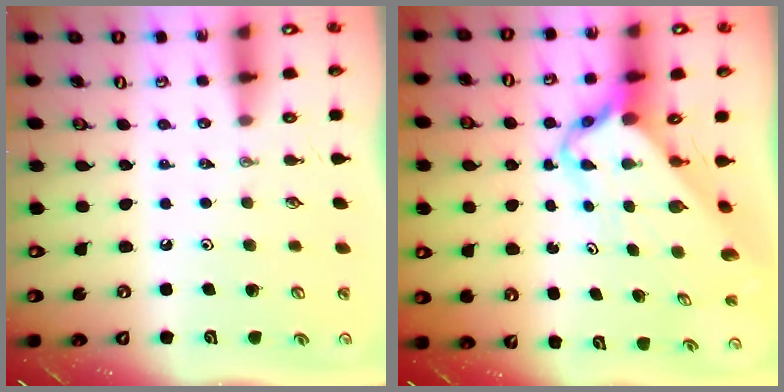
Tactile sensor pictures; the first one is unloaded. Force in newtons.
{"total": 5.2, "press": 5.2, "slide": 0.7}